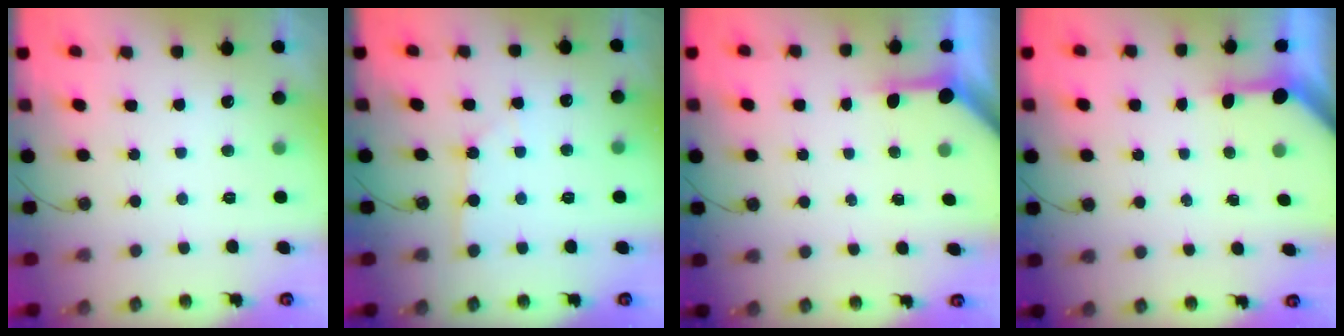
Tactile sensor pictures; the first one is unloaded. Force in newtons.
{"total": 1.9, "press": 1.9, "slide": 0.1}
{"total": 3.6, "press": 3.5, "slide": 0.4}
{"total": 3.2, "press": 3.2, "slide": 0.2}